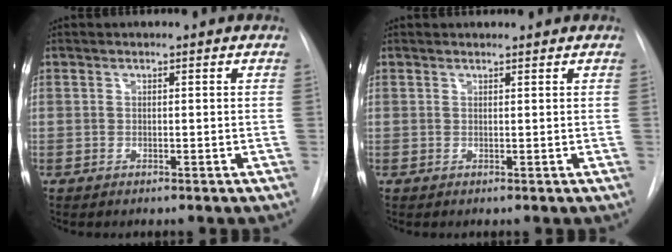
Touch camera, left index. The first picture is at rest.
{"total": 1.5, "force": [1.5, 0.2, 0.1], "torque": [-0.009, 0.009, 0.024]}